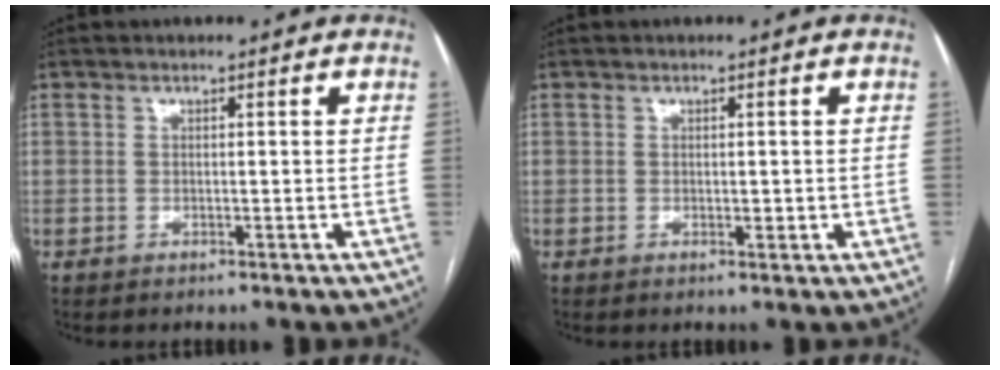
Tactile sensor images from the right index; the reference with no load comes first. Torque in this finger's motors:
{"motor_torque": [0.18, 0.23, 0.01, 0.03]}